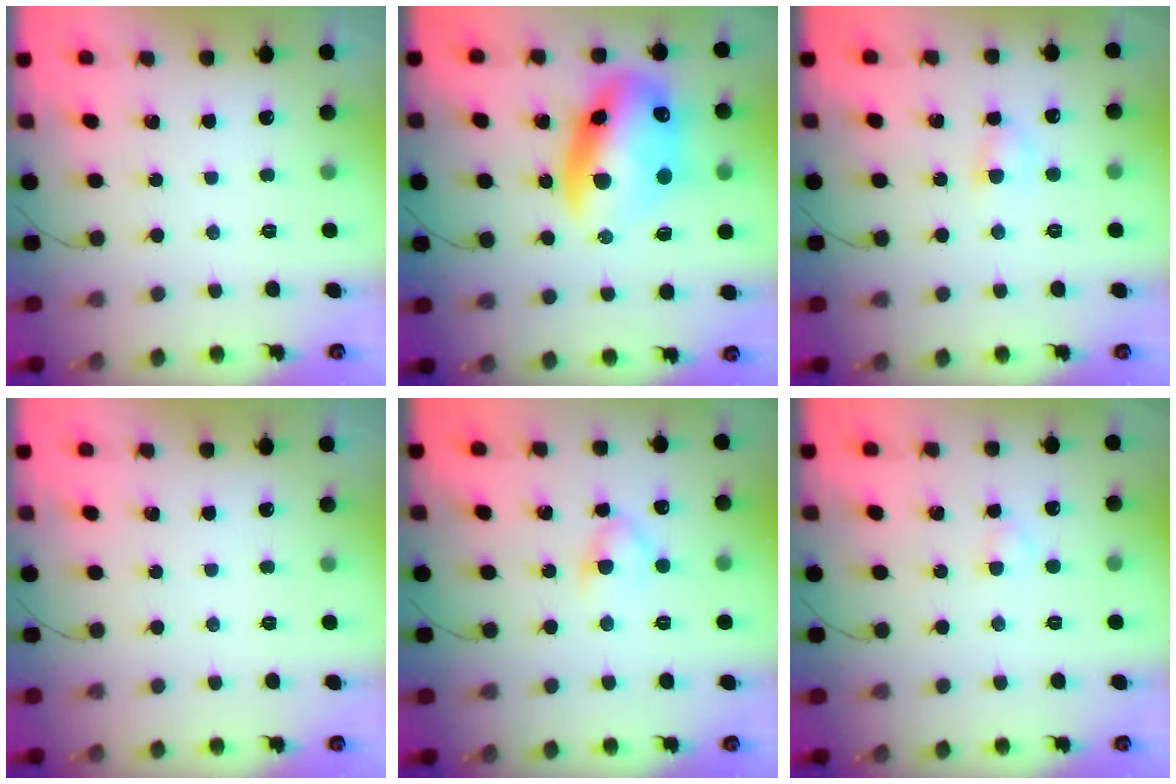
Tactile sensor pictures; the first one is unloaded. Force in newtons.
{"total": 17.3, "press": 16.9, "slide": 3.8}
{"total": 3.5, "press": 3.3, "slide": 1.2}
{"total": 0.0}
{"total": 3.9, "press": 3.7, "slide": 1.2}
{"total": 1.8, "press": 1.5, "slide": 0.9}